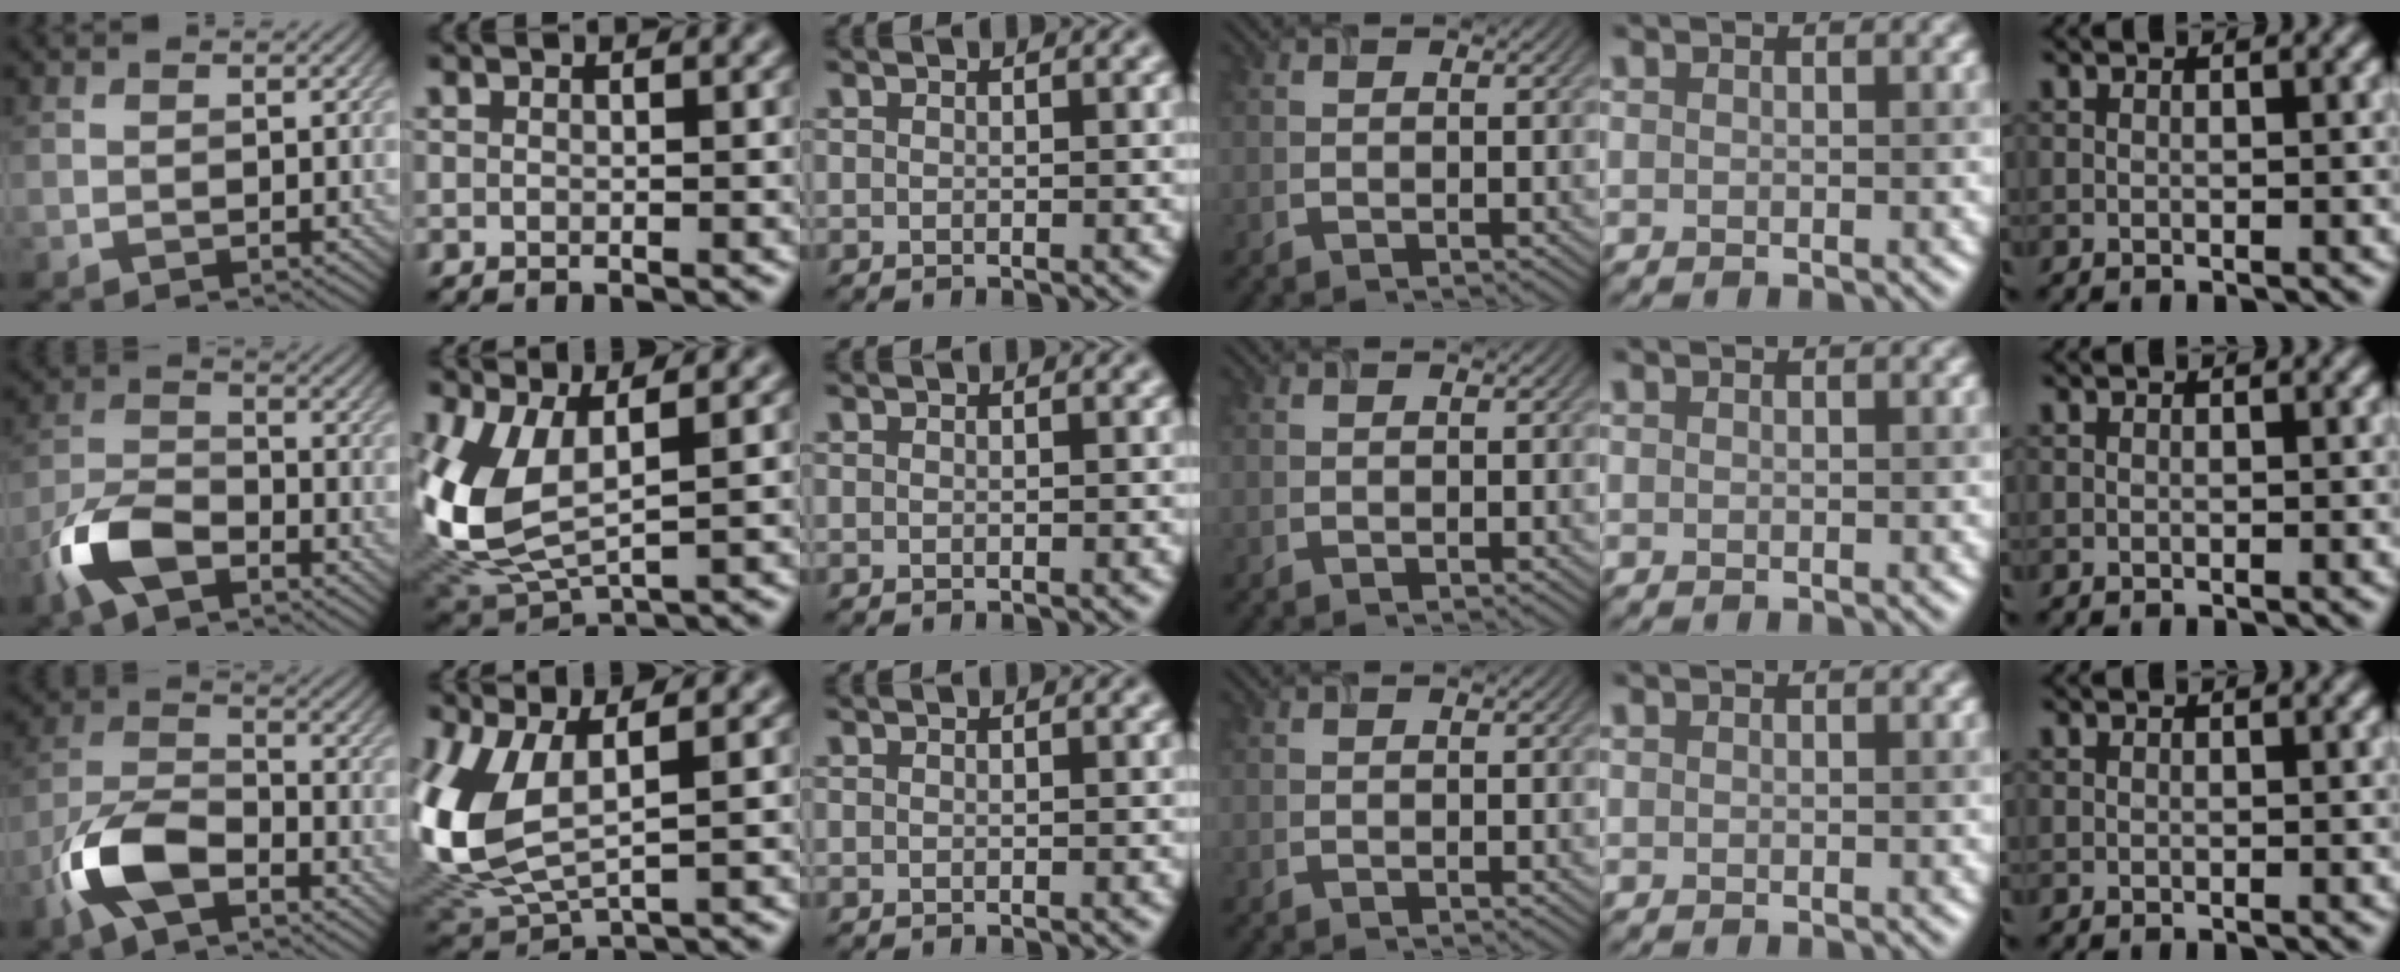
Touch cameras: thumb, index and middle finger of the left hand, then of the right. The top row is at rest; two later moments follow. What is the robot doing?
{"motion": "insert", "object": "airpods case & airpods"}